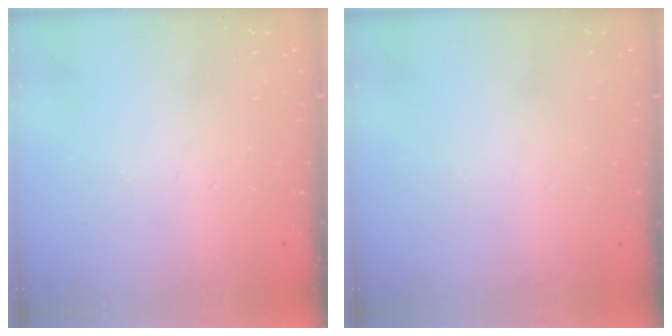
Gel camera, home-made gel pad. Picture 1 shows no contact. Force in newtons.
{"total": 0.0}